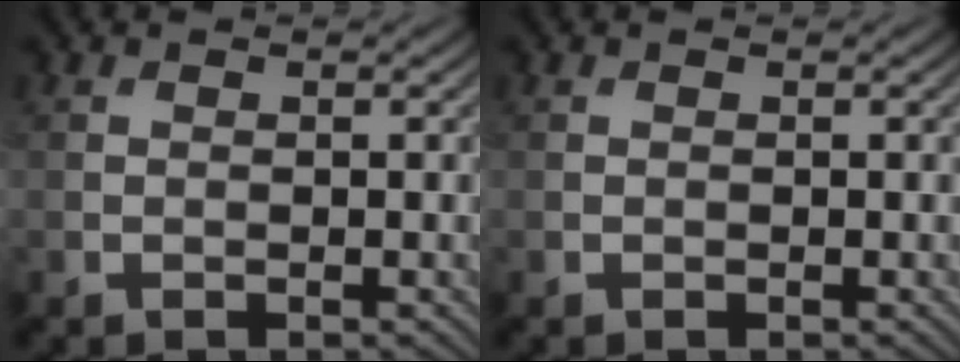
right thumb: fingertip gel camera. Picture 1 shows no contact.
{"total": 0.0}